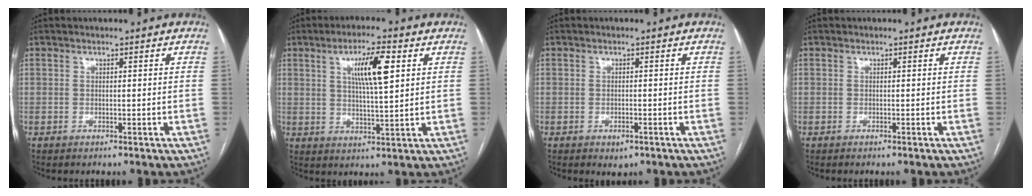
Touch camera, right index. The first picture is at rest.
{"total": 8.2, "force": [2.9, 1.1, 7.6], "torque": [-0.134, 0.005, 0.051]}
{"total": 1.8, "force": [-0.9, 0.9, 1.2], "torque": [-0.015, 0.000, -0.005]}
{"total": 0.0}